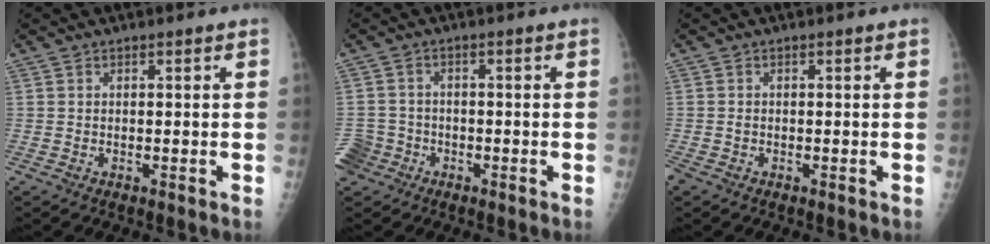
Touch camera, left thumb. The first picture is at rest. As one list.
[{"total": 5.5, "force": [-3.0, 4.5, 0.5], "torque": [-0.003, 0.020, -0.054]}, {"total": 1.4, "force": [-0.6, 1.0, 0.7], "torque": [-0.019, -0.001, -0.012]}]